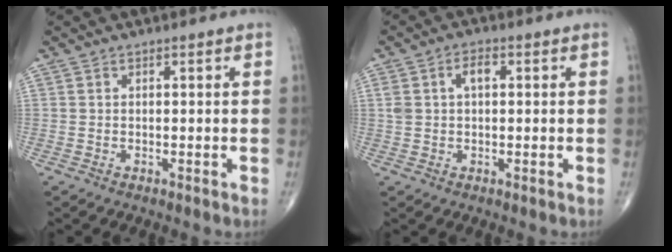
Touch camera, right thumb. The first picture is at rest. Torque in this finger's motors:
{"motor_torque": [0.18, 0.31, 0.42, 0.22, 0.02]}